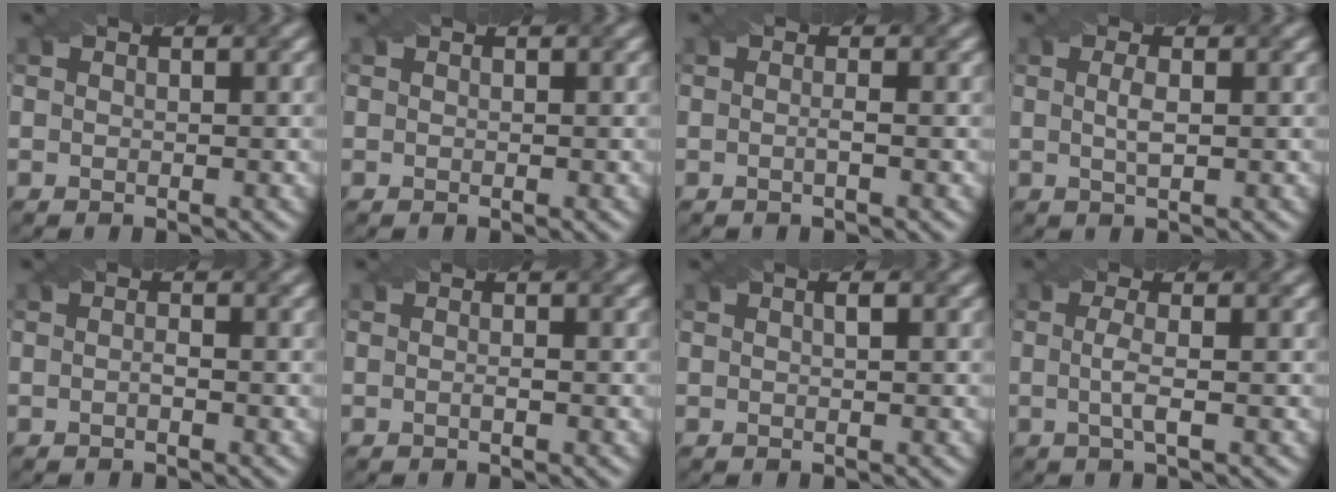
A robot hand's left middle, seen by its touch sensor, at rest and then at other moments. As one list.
[{"total": 0.0}, {"total": 0.8, "force": [-0.3, 0.1, 0.8], "torque": [-0.016, -0.003, -0.007]}, {"total": 1.6, "force": [0.2, 0.4, 1.5], "torque": [-0.033, 0.004, 0.003]}, {"total": 0.7, "force": [-0.4, 0.1, 0.6], "torque": [-0.014, 0.001, -0.005]}, {"total": 0.6, "force": [-0.3, 0.0, 0.5], "torque": [-0.013, -0.001, -0.006]}, {"total": 0.7, "force": [0.2, 0.1, 0.6], "torque": [-0.014, 0.004, 0.004]}, {"total": 2.2, "force": [-0.3, 0.5, 2.1], "torque": [-0.043, -0.001, -0.007]}]